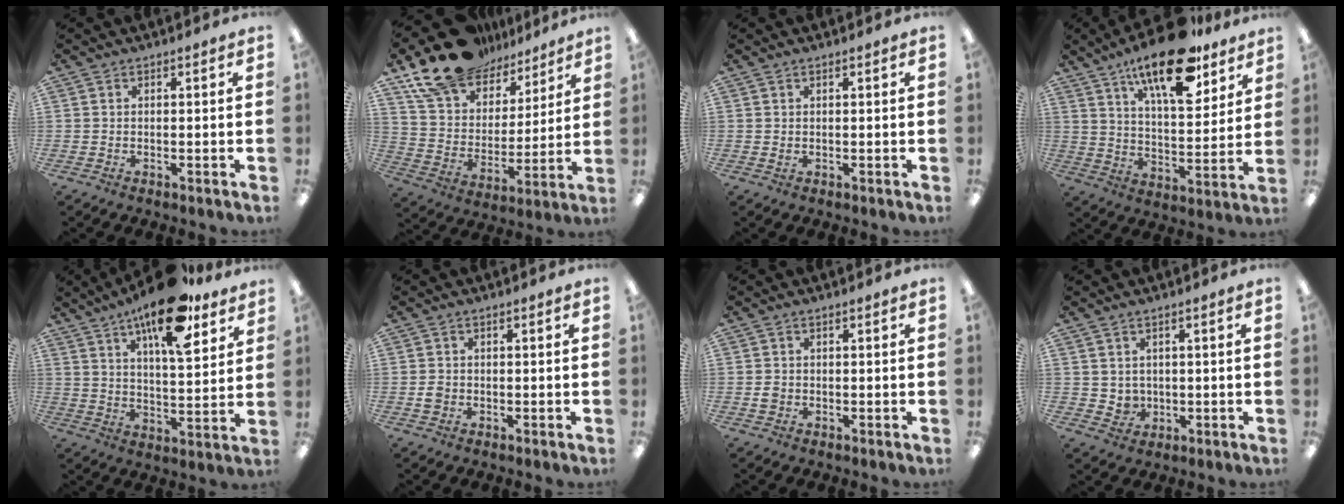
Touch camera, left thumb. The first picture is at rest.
{"total": 19.4, "force": [15.2, 9.9, 6.8], "torque": [-0.145, -0.089, 0.279]}
{"total": 0.8, "force": [0.2, 0.3, 0.7], "torque": [-0.014, 0.001, 0.003]}
{"total": 19.4, "force": [13.4, 7.2, 12.1], "torque": [-0.185, -0.072, 0.218]}
{"total": 17.3, "force": [11.4, 5.9, 11.5], "torque": [-0.176, -0.055, 0.185]}
{"total": 1.9, "force": [-0.4, 1.6, 0.9], "torque": [-0.017, 0.003, -0.009]}
{"total": 1.3, "force": [-0.2, 1.2, 0.6], "torque": [-0.011, 0.003, -0.006]}
{"total": 3.2, "force": [1.4, 2.8, 0.5], "torque": [-0.010, -0.006, 0.026]}